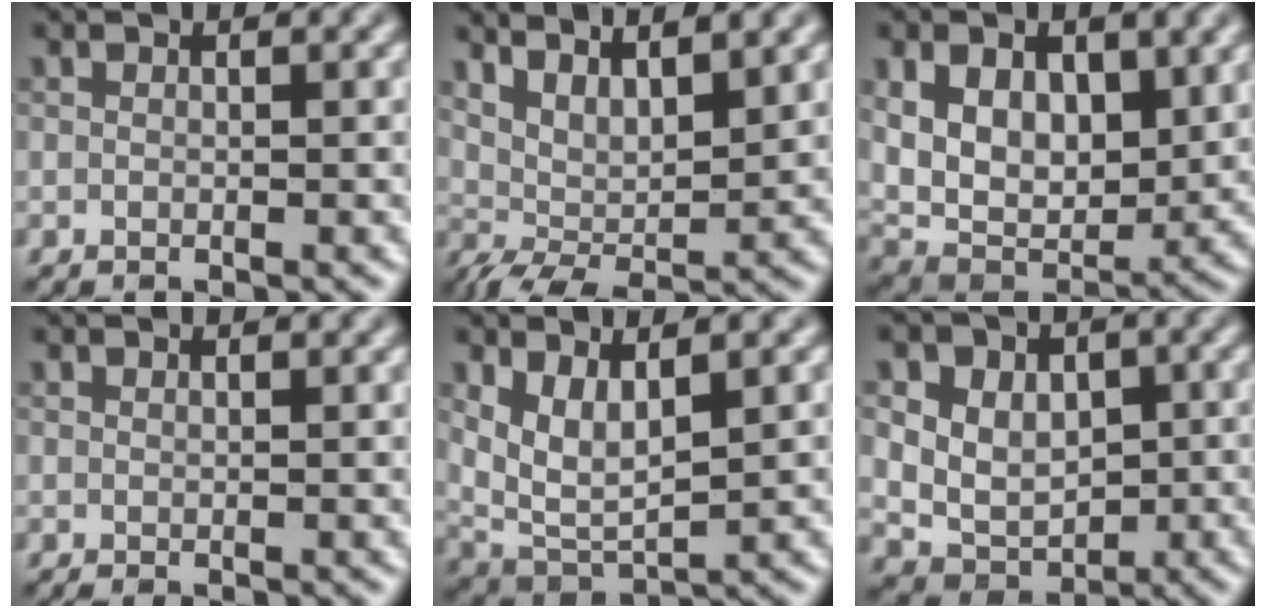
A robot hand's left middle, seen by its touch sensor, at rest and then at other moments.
{"total": 4.6, "force": [2.8, 1.3, 3.4], "torque": [-0.058, -0.003, 0.054]}
{"total": 7.7, "force": [2.2, 4.9, 5.5], "torque": [-0.106, -0.016, 0.040]}
{"total": 0.6, "force": [0.3, 0.2, 0.5], "torque": [-0.006, 0.003, 0.005]}
{"total": 4.3, "force": [1.4, 1.9, 3.6], "torque": [-0.080, -0.011, 0.036]}
{"total": 8.0, "force": [2.5, 6.4, 4.2], "torque": [-0.072, 0.018, 0.039]}